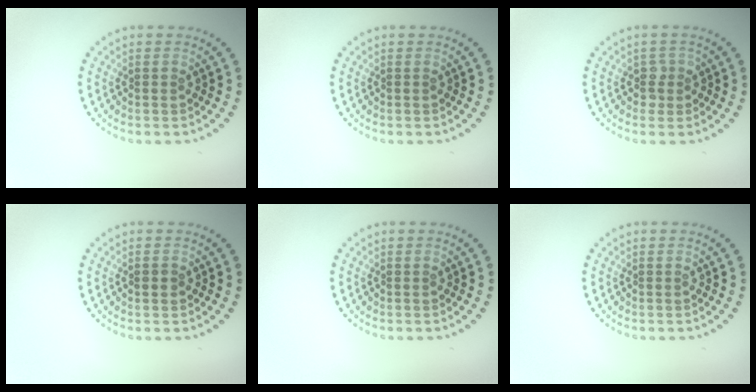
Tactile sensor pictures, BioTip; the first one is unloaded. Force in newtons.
{"total": 0.0}
{"total": 1.5, "press": 1.2, "slide": 0.8}
{"total": 0.8, "press": 0.8, "slide": 0.2}
{"total": 0.0}
{"total": 0.0}